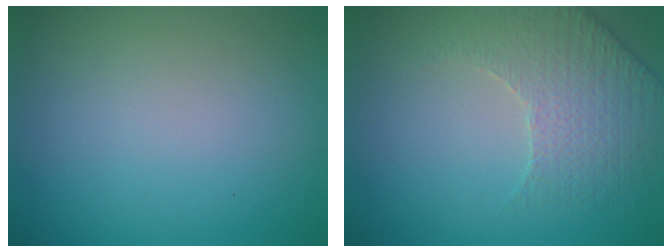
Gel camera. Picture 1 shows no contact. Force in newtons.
{"total": 2.6, "press": 2.4, "slide": 1.0}